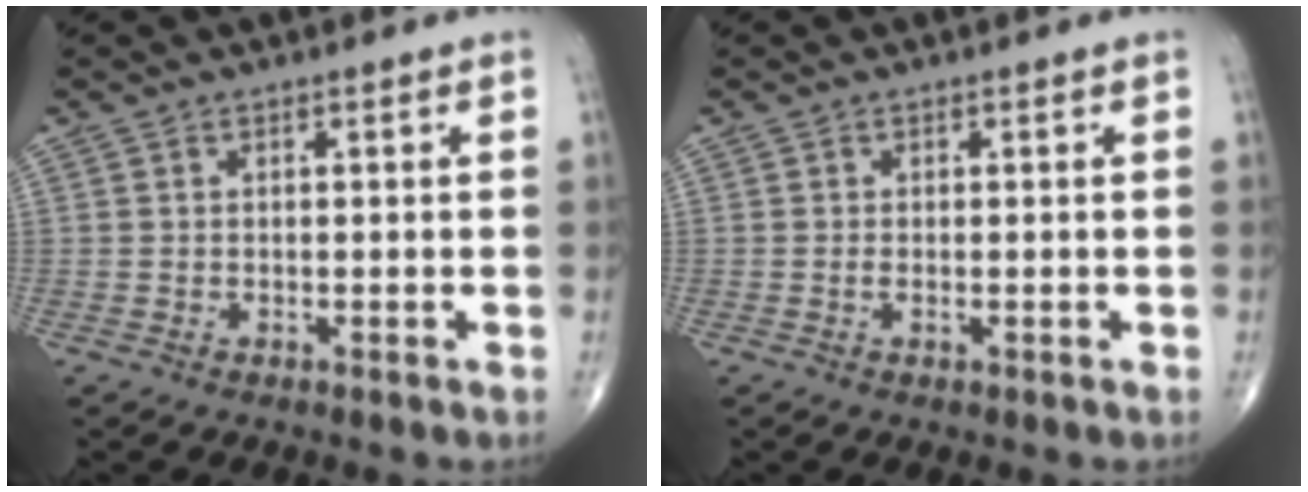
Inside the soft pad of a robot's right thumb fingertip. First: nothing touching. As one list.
[{"total": 0.7, "force": [-0.1, 0.3, 0.7], "torque": [-0.015, -0.003, -0.003]}]